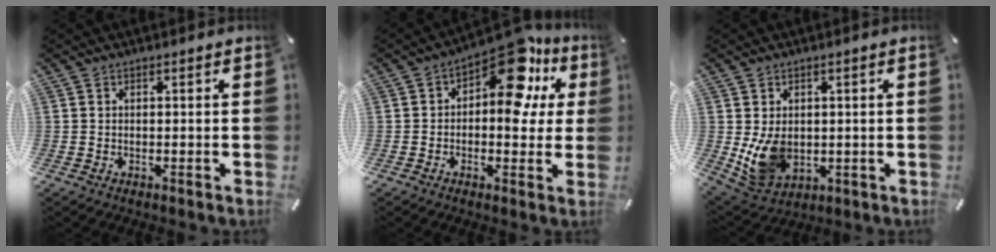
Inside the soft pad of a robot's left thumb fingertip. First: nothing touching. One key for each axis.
{"total": 16.0, "fx": 7.5, "fy": 7.5, "fz": 11.9, "tx": -0.160, "ty": -0.053, "tz": 0.125}
{"total": 9.3, "fx": 0.0, "fy": 7.4, "fz": 5.6, "tx": -0.114, "ty": -0.004, "tz": 0.003}